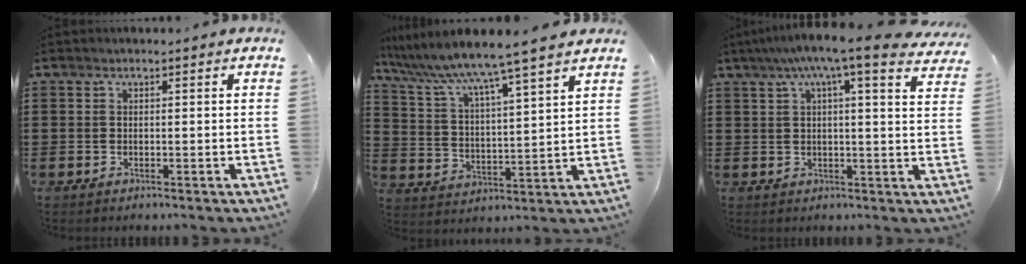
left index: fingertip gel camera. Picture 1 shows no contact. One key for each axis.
{"total": 6.8, "fx": 6.1, "fy": -1.0, "fz": 2.8, "tx": -0.081, "ty": -0.043, "tz": 0.097}
{"total": 7.4, "fx": 5.5, "fy": 0.0, "fz": 4.9, "tx": -0.107, "ty": -0.018, "tz": 0.088}